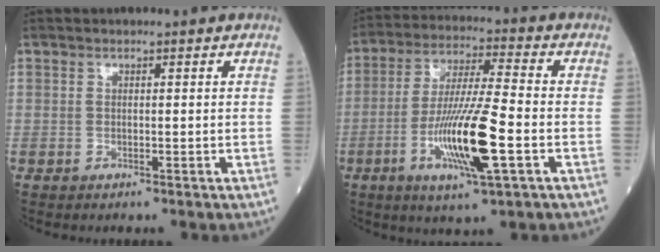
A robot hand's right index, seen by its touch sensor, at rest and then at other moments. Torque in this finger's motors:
{"motor_torque": [1.27, -0.87, 0.60, 0.21]}